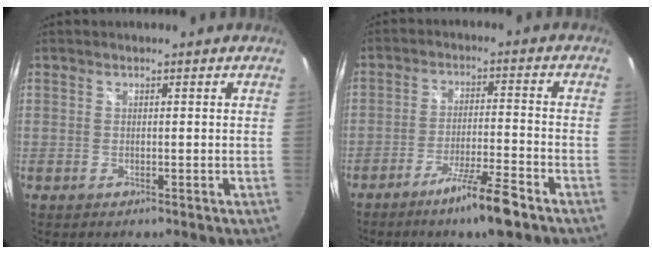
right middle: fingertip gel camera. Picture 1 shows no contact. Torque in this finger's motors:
{"motor_torque": [0.98, -0.90, 0.26, 0.10]}